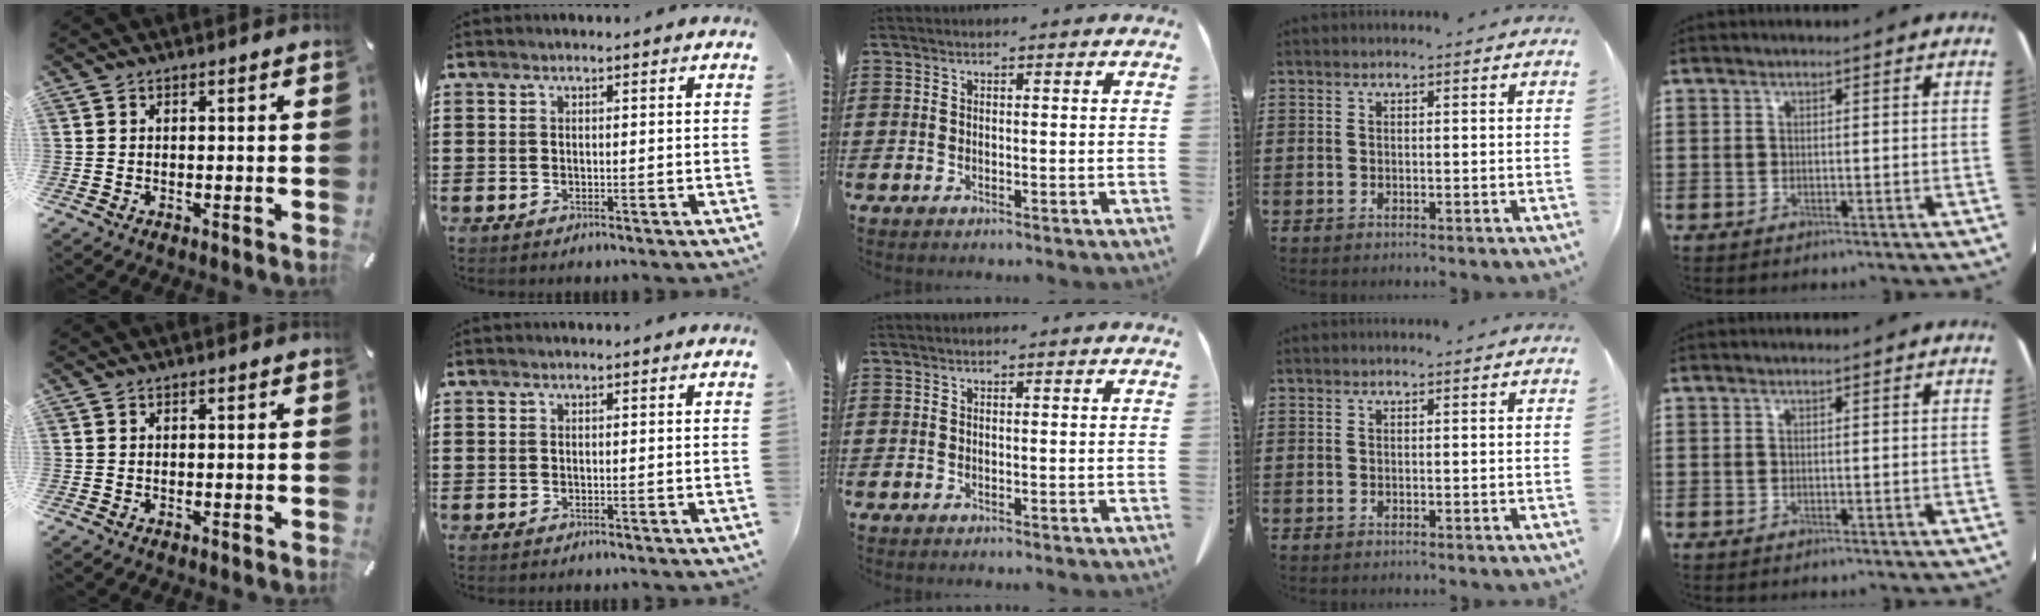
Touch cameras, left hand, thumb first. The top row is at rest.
{}